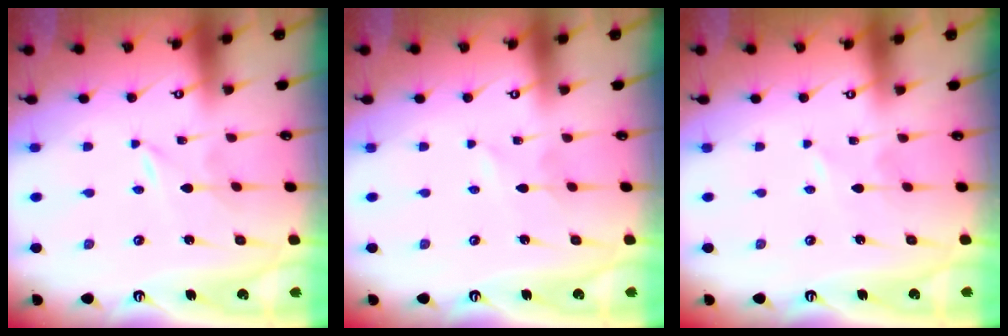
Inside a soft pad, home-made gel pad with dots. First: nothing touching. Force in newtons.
{"total": 1.2, "press": 1.1, "slide": 0.2}
{"total": 0.6, "press": 0.6, "slide": 0.1}